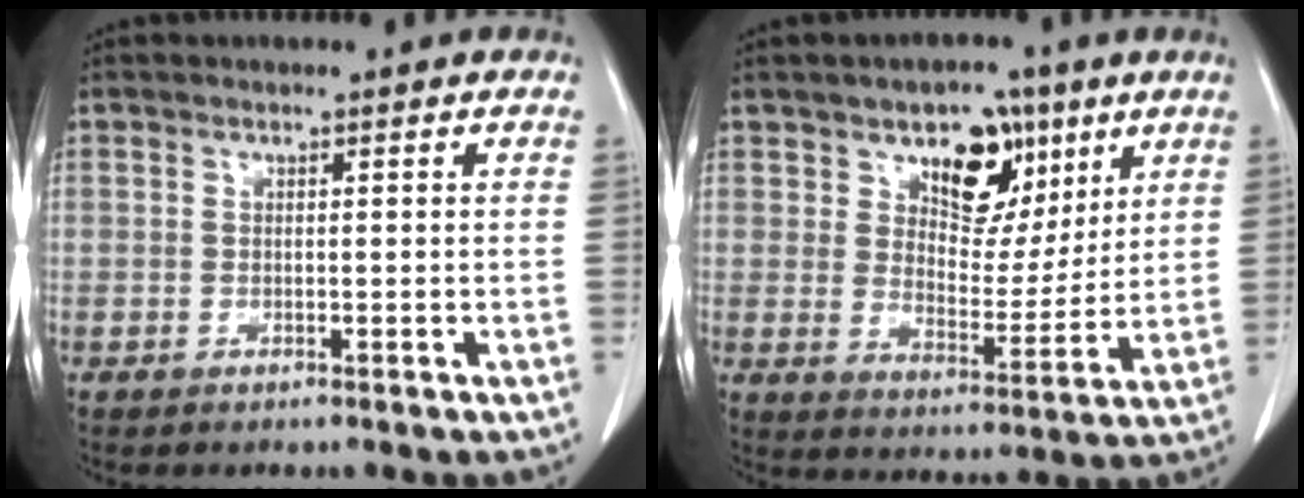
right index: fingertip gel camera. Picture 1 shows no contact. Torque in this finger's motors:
{"motor_torque": [0.27, 0.36, 0.13, 0.03]}